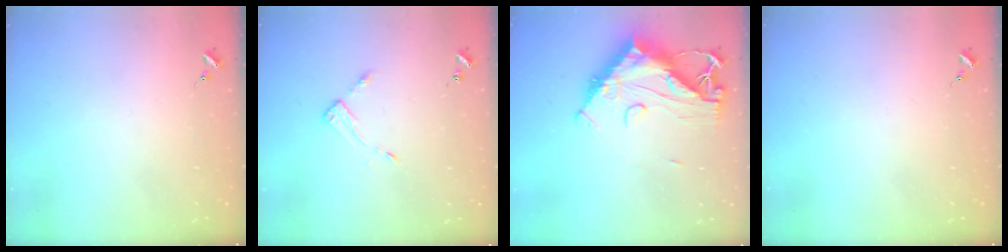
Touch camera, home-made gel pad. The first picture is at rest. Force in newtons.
{"total": 4.6, "press": 4.6, "slide": 0.4}
{"total": 17.4, "press": 17.3, "slide": 1.6}
{"total": 0.0}